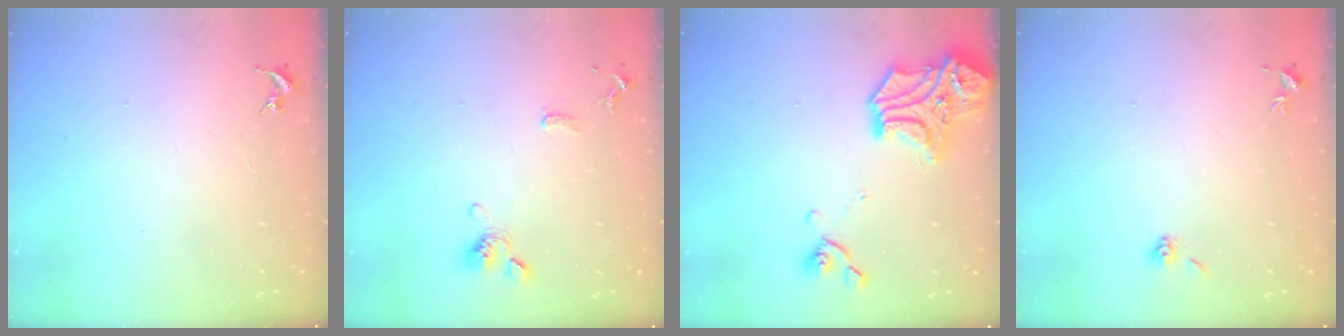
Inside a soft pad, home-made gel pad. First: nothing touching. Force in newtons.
{"total": 10.8, "press": 10.6, "slide": 2.0}
{"total": 18.6, "press": 18.5, "slide": 1.4}
{"total": 3.9, "press": 3.7, "slide": 1.3}